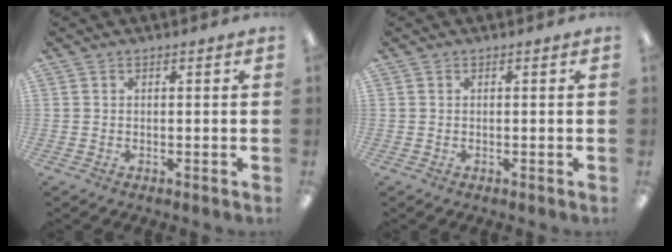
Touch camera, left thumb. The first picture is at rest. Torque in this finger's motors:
{"motor_torque": [-0.02, 0.01, -0.02, 0.02, 0.00]}